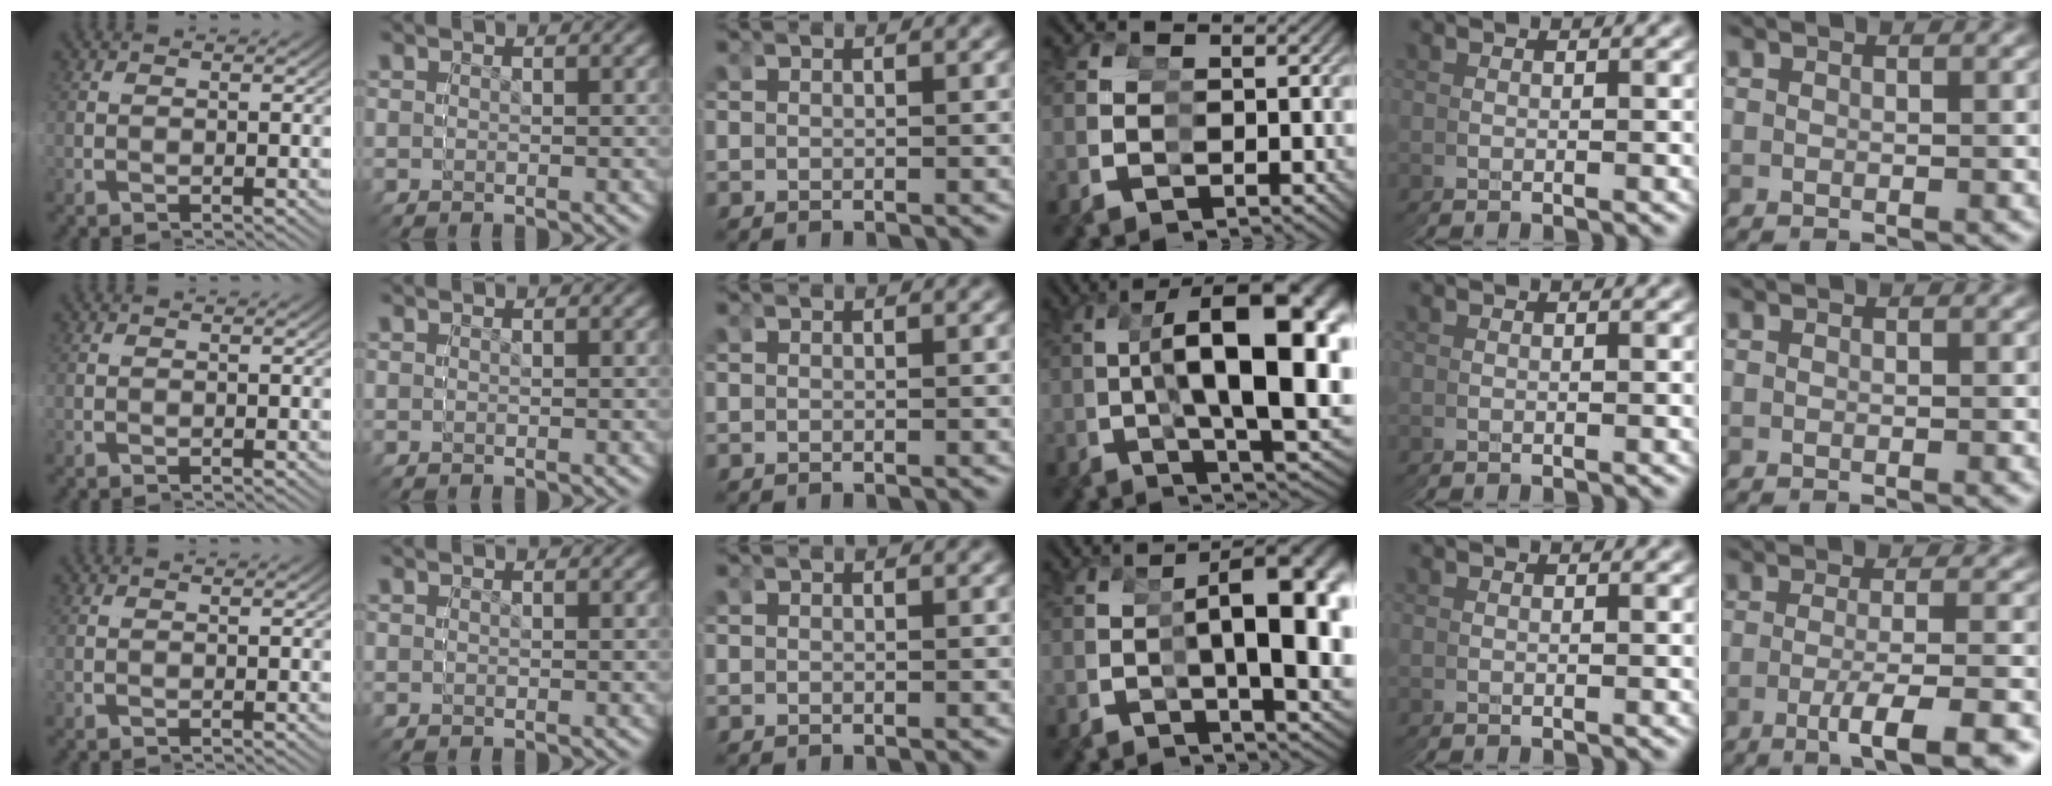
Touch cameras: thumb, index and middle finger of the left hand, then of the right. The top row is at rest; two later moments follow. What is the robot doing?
{"motion": "grasp_and_lifting", "object": "cubes"}